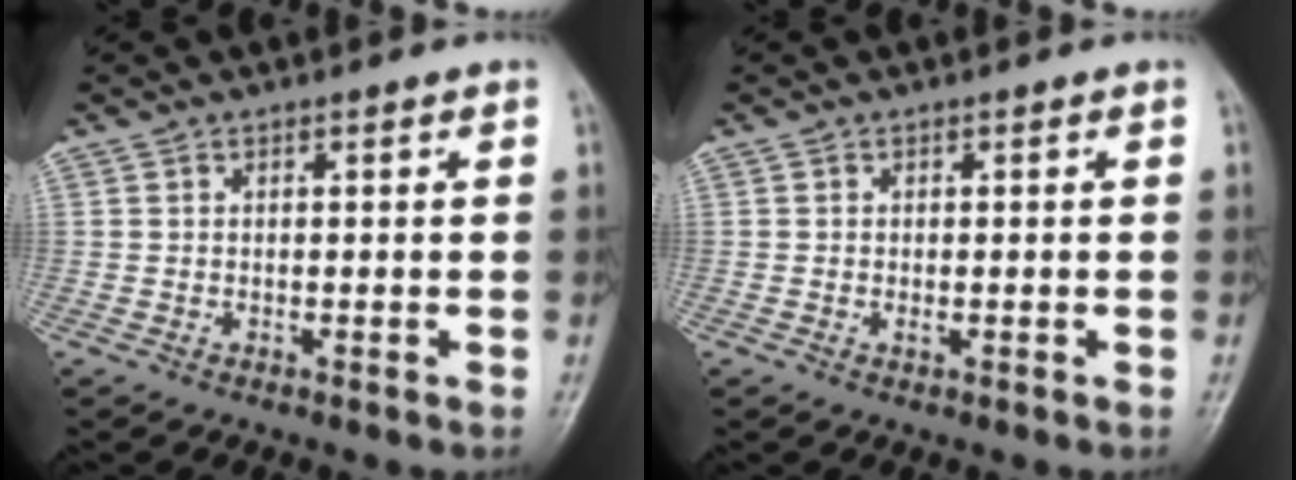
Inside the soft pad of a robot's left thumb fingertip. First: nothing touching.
{"total": 0.6, "force": [0.0, 0.3, 0.5], "torque": [-0.009, 0.002, 0.000]}